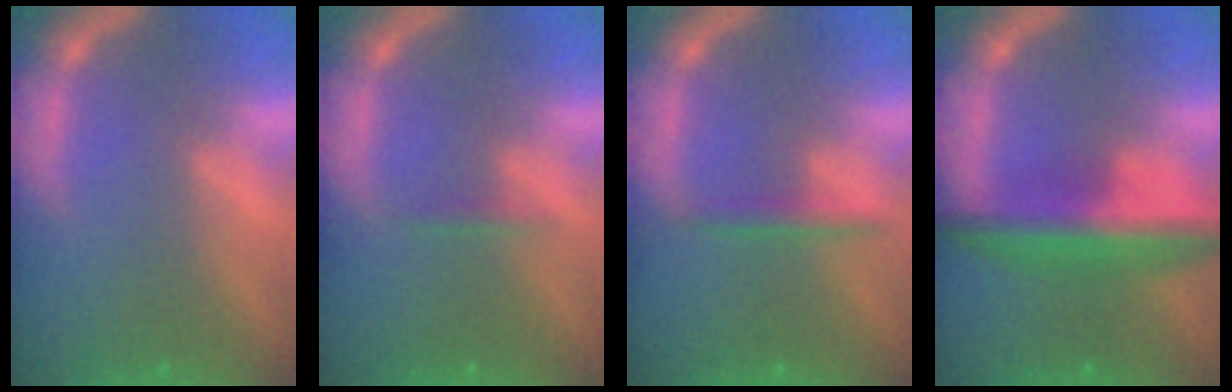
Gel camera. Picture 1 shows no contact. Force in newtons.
{"total": 0.9}
{"total": 1.9}
{"total": 7.4}